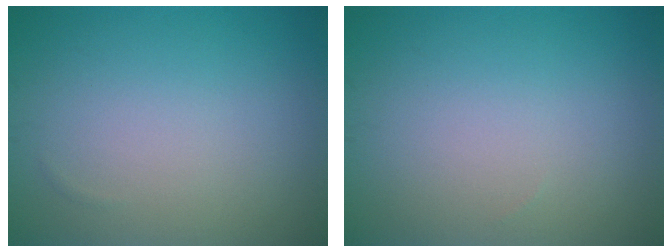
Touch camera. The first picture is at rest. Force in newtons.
{"total": 0.0}